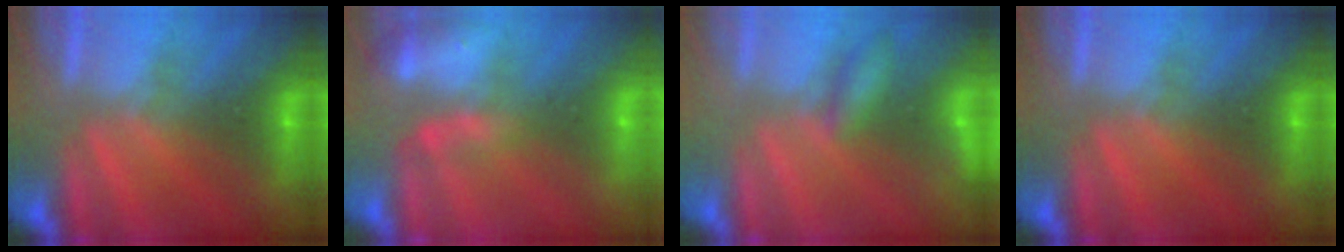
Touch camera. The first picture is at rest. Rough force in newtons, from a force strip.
{"total": 2.4}
{"total": 2.1}
{"total": 0.0}